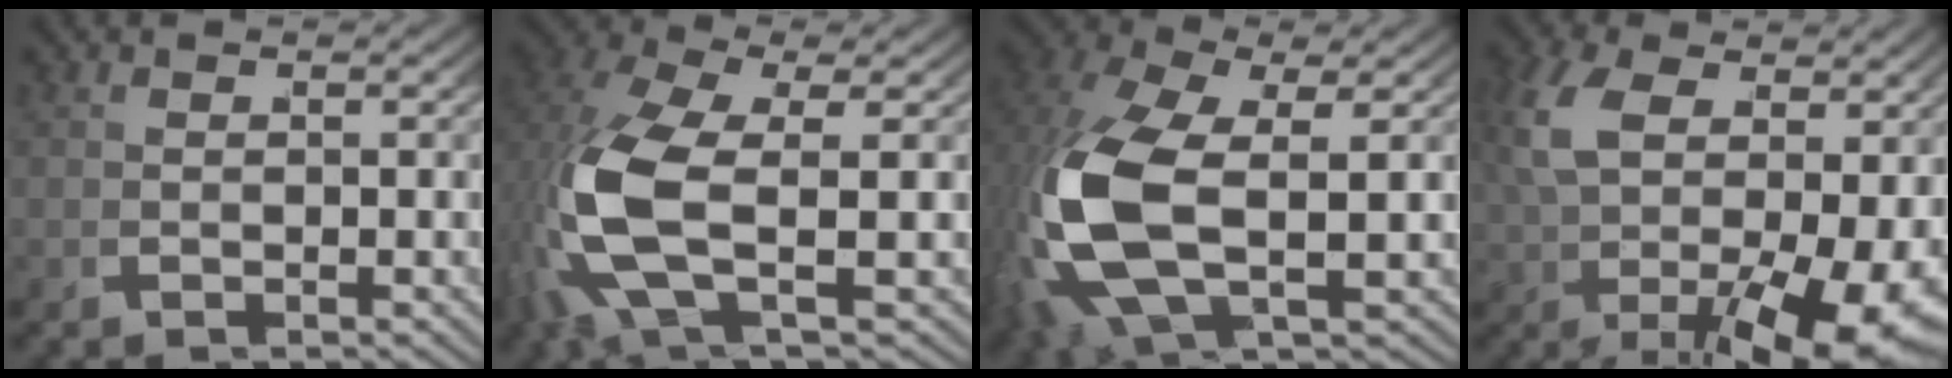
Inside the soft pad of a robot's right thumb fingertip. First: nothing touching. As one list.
[{"total": 9.0, "force": [0.9, 4.2, 7.9], "torque": [-0.215, -0.020, 0.027]}, {"total": 9.9, "force": [0.5, 5.3, 8.3], "torque": [-0.230, -0.029, 0.031]}, {"total": 8.3, "force": [0.2, 3.7, 7.4], "torque": [-0.133, -0.020, 0.021]}]